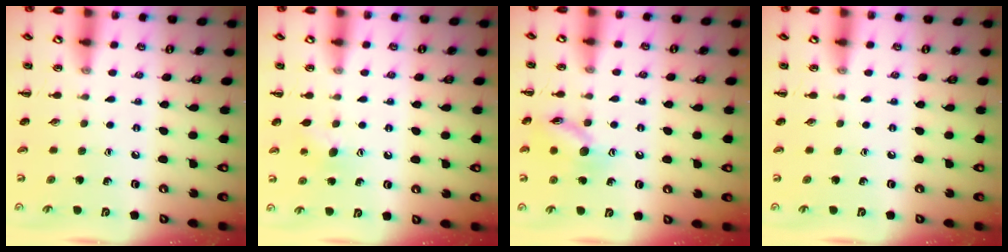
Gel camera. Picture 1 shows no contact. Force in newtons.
{"total": 5.6, "press": 5.4, "slide": 1.4}
{"total": 11.0, "press": 11.0, "slide": 0.5}
{"total": 0.0}